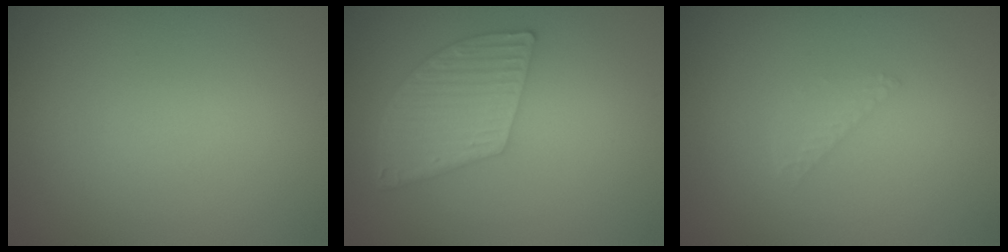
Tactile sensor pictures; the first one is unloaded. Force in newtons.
{"total": 5.3, "press": 3.9, "slide": 3.6}
{"total": 0.8, "press": 0.8, "slide": 0.0}